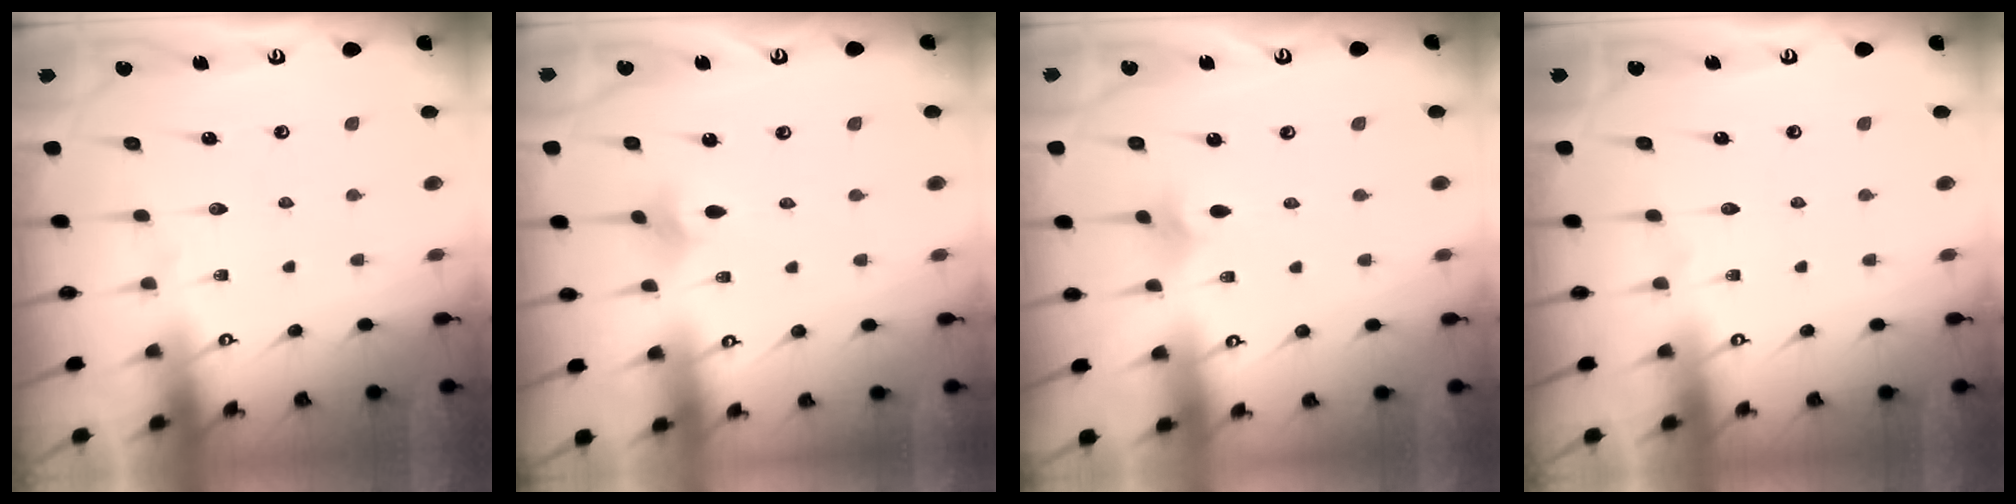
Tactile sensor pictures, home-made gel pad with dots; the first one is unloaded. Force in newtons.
{"total": 1.9, "press": 1.8, "slide": 0.5}
{"total": 2.0, "press": 1.9, "slide": 0.5}
{"total": 0.0}